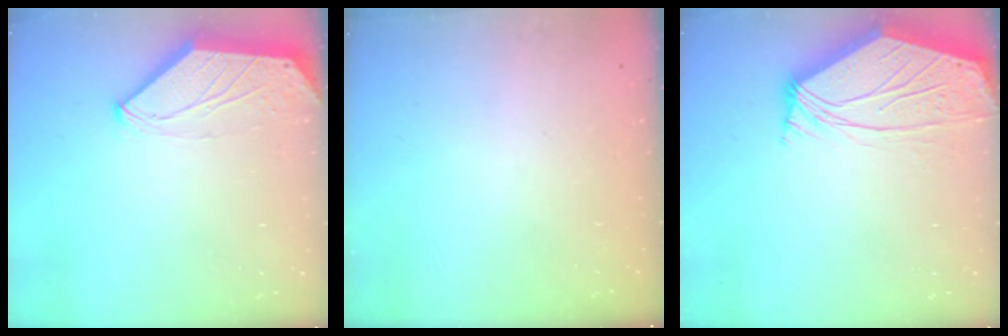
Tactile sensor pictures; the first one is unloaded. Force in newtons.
{"total": 0.0}
{"total": 4.9, "press": 4.9, "slide": 0.7}